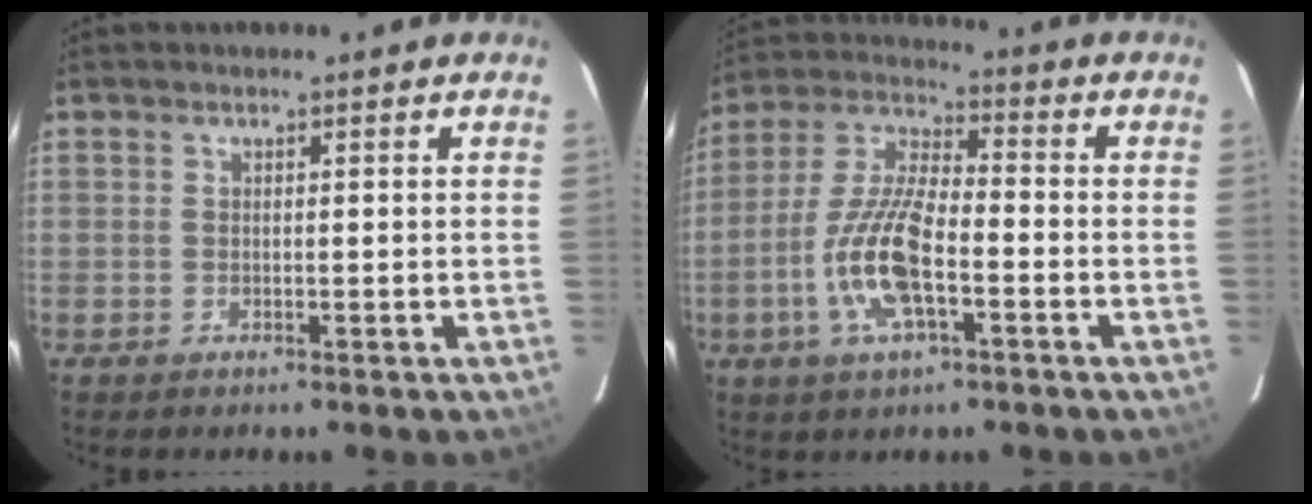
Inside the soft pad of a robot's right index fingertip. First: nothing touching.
{"total": 13.8, "force": [-4.5, 4.8, 12.1], "torque": [-0.259, -0.002, -0.089]}